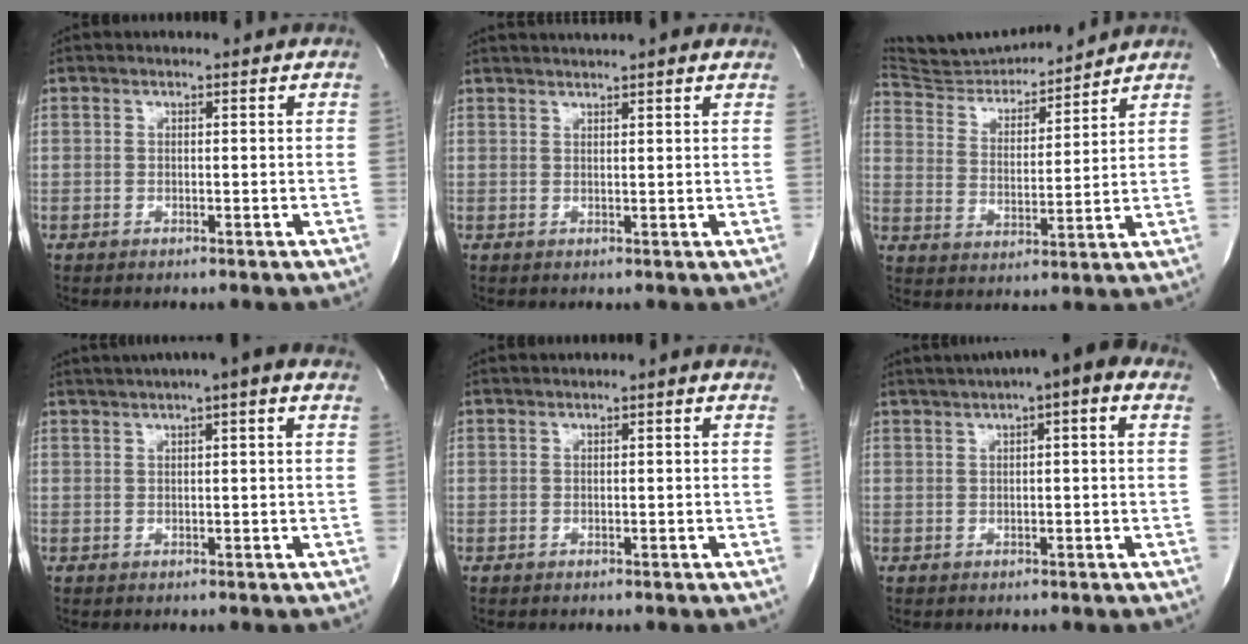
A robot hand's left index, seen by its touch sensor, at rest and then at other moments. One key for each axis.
{"total": 7.8, "fx": 6.6, "fy": 0.8, "fz": 4.1, "tx": -0.066, "ty": 0.028, "tz": 0.081}
{"total": 12.8, "fx": 12.6, "fy": 1.7, "fz": 1.9, "tx": -0.037, "ty": 0.004, "tz": 0.220}
{"total": 6.6, "fx": 3.8, "fy": 0.4, "fz": 5.3, "tx": -0.084, "ty": 0.025, "tz": 0.053}
{"total": 0.6, "fx": -0.3, "fy": 0.0, "fz": 0.5, "tx": -0.009, "ty": -0.004, "tz": -0.008}
{"total": 8.5, "fx": 4.5, "fy": 1.4, "fz": 7.1, "tx": -0.108, "ty": 0.033, "tz": 0.057}